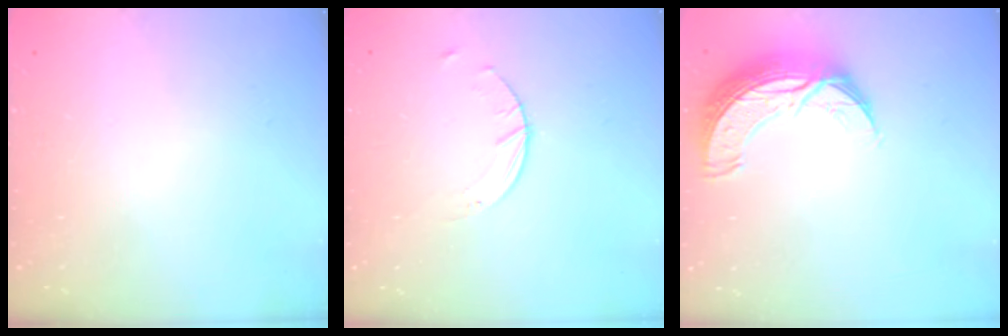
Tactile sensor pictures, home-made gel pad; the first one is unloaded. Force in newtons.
{"total": 2.0, "press": 2.0, "slide": 0.3}
{"total": 10.6, "press": 10.6, "slide": 0.8}